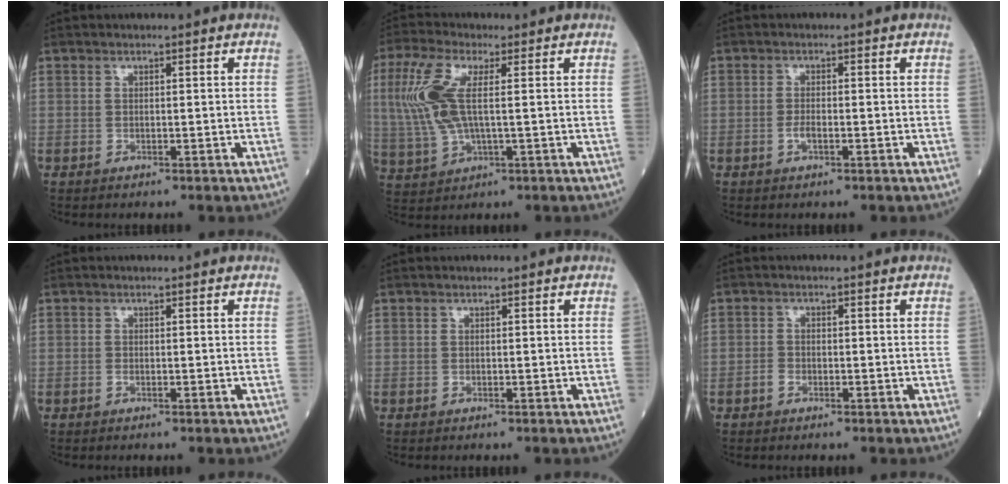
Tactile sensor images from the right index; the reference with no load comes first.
{"total": 9.7, "force": [1.4, 3.2, 9.0], "torque": [-0.229, 0.008, 0.029]}
{"total": 1.7, "force": [-0.7, 0.5, 1.5], "torque": [-0.030, 0.001, -0.013]}
{"total": 0.0}
{"total": 0.0}
{"total": 1.1, "force": [-0.6, 0.7, 0.5], "torque": [-0.008, 0.004, -0.012]}